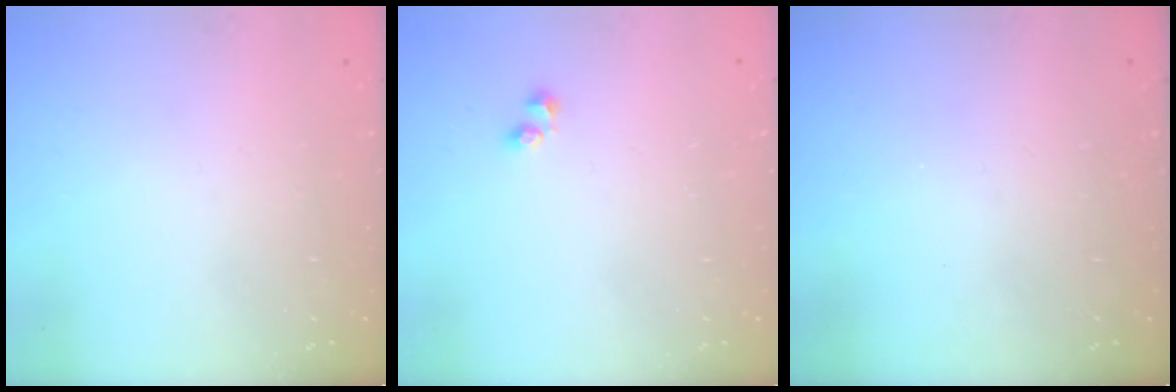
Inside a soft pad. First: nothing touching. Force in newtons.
{"total": 2.2, "press": 2.0, "slide": 0.9}
{"total": 0.0}